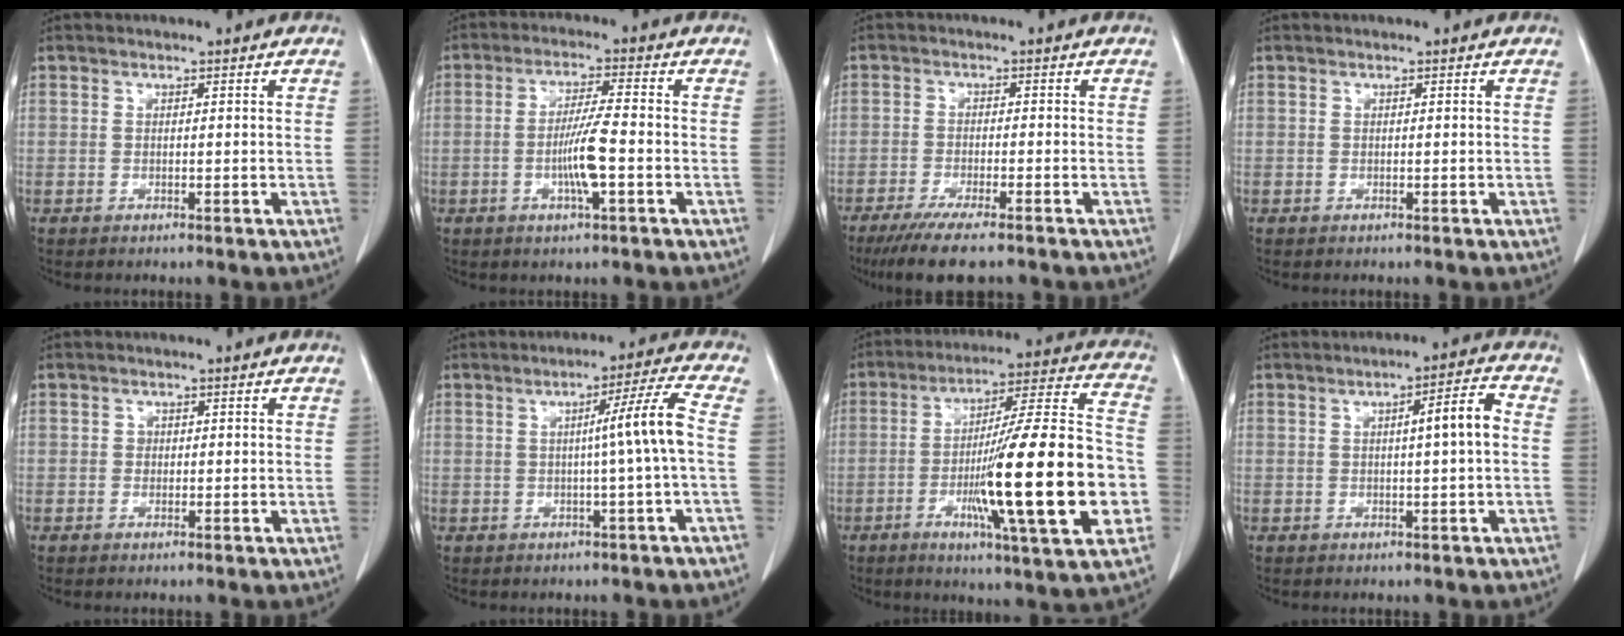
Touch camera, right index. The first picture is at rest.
{"total": 6.4, "force": [-1.6, 0.1, 6.2], "torque": [-0.121, -0.004, -0.030]}
{"total": 8.5, "force": [-6.6, 0.9, 5.3], "torque": [-0.081, -0.019, -0.104]}
{"total": 0.0}
{"total": 0.8, "force": [0.0, 0.8, 0.2], "torque": [0.001, 0.002, 0.000]}
{"total": 6.6, "force": [-0.2, -1.9, 6.3], "torque": [-0.094, 0.008, -0.001]}
{"total": 24.3, "force": [-5.7, 1.2, 23.6], "torque": [-0.337, -0.003, -0.090]}
{"total": 5.2, "force": [0.3, 0.1, 5.2], "torque": [-0.077, 0.009, 0.003]}